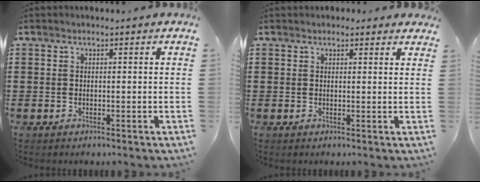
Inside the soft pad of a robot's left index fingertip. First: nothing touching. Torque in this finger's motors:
{"motor_torque": [2.14, 0.00, -0.55, -0.15]}